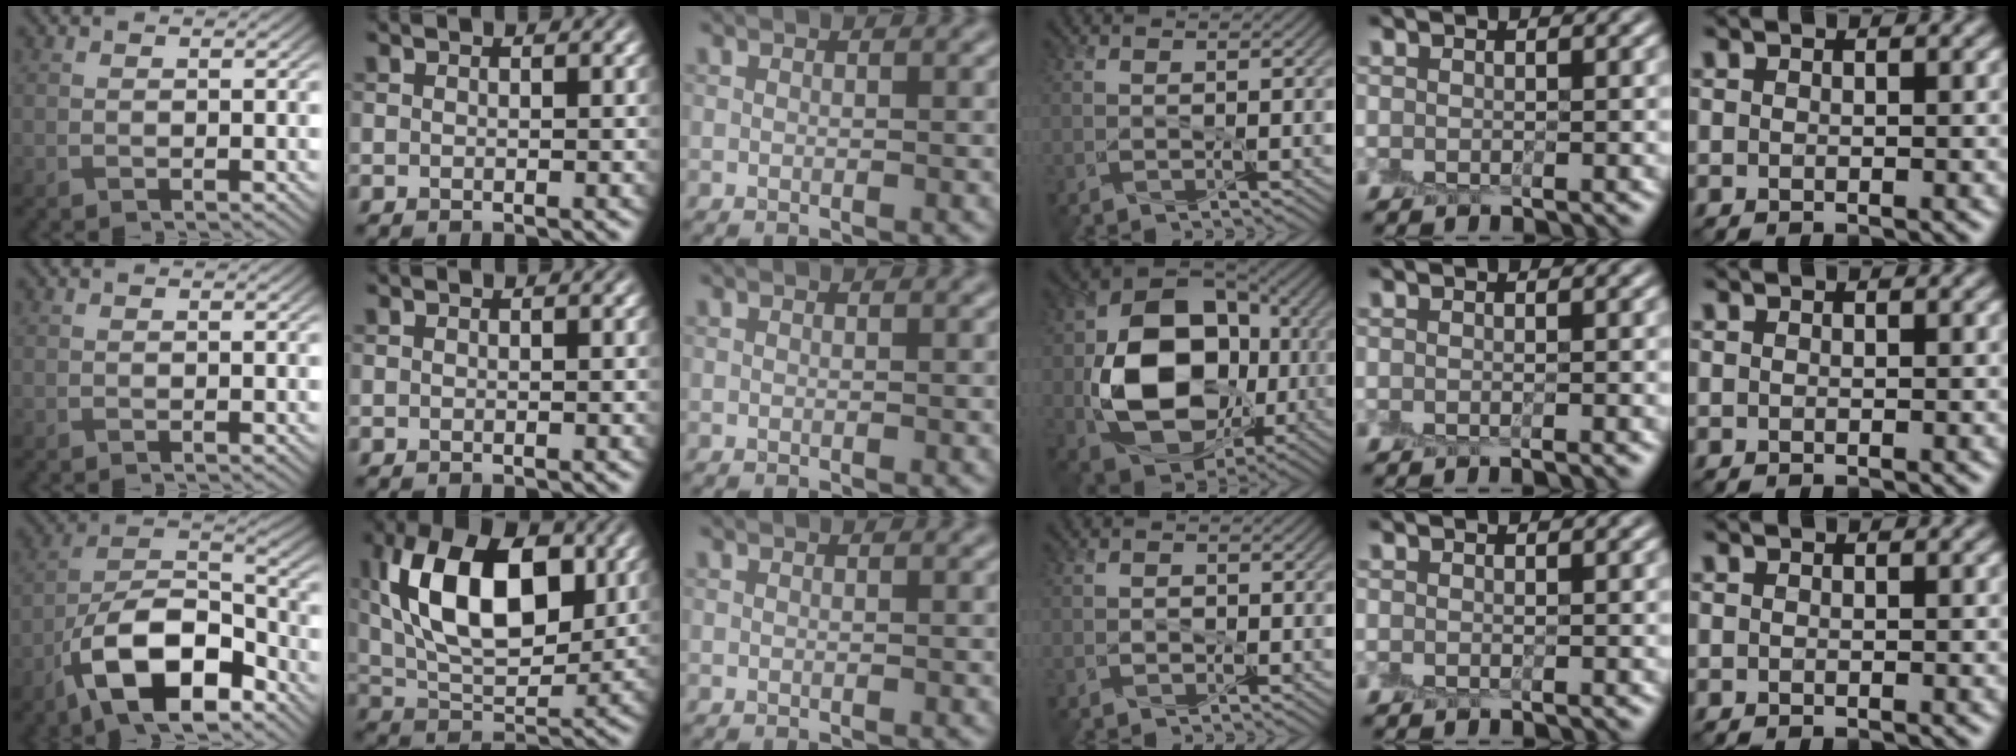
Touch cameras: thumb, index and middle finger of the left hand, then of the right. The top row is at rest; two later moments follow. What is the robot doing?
{"motion": "peel", "object": "postage stamp"}